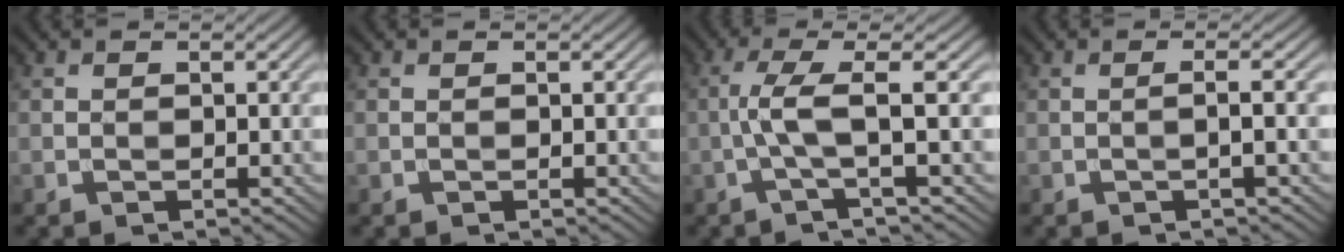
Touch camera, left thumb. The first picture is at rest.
{"total": 0.0}
{"total": 4.4, "force": [-0.4, 0.3, 4.4], "torque": [-0.083, 0.011, -0.023]}
{"total": 1.9, "force": [-0.2, 0.2, 1.9], "torque": [-0.029, 0.009, -0.014]}